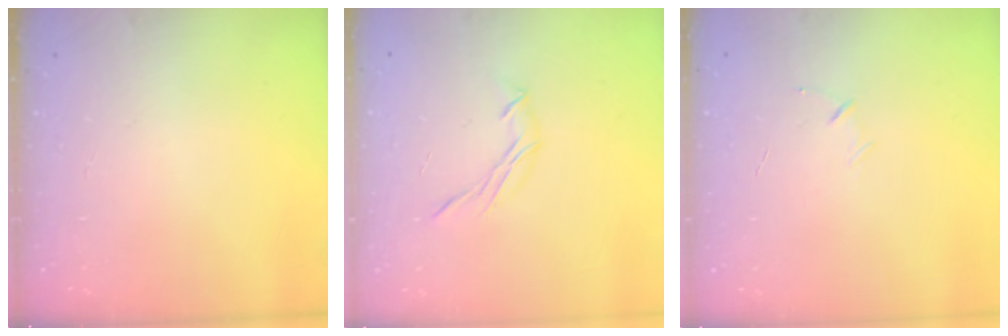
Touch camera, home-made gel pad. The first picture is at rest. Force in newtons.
{"total": 6.0, "press": 5.8, "slide": 1.4}
{"total": 4.5, "press": 4.3, "slide": 1.3}